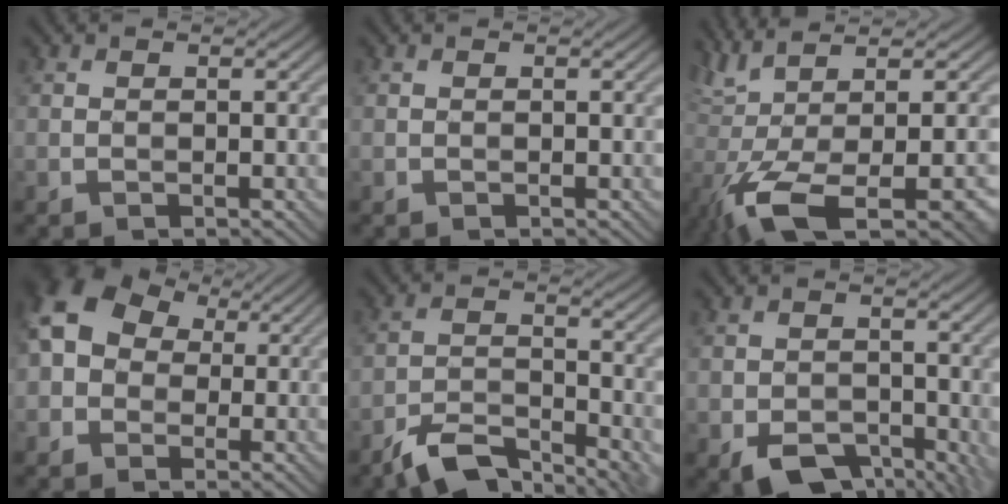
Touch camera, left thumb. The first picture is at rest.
{"total": 0.0}
{"total": 11.9, "force": [-3.2, 3.2, 11.0], "torque": [-0.203, -0.002, -0.046]}
{"total": 10.7, "force": [1.7, 8.5, 6.2], "torque": [-0.148, 0.021, 0.005]}
{"total": 7.1, "force": [-5.6, 2.1, 3.8], "torque": [-0.066, -0.002, -0.107]}
{"total": 6.5, "force": [-3.1, 4.2, 3.8], "torque": [-0.060, -0.023, -0.049]}